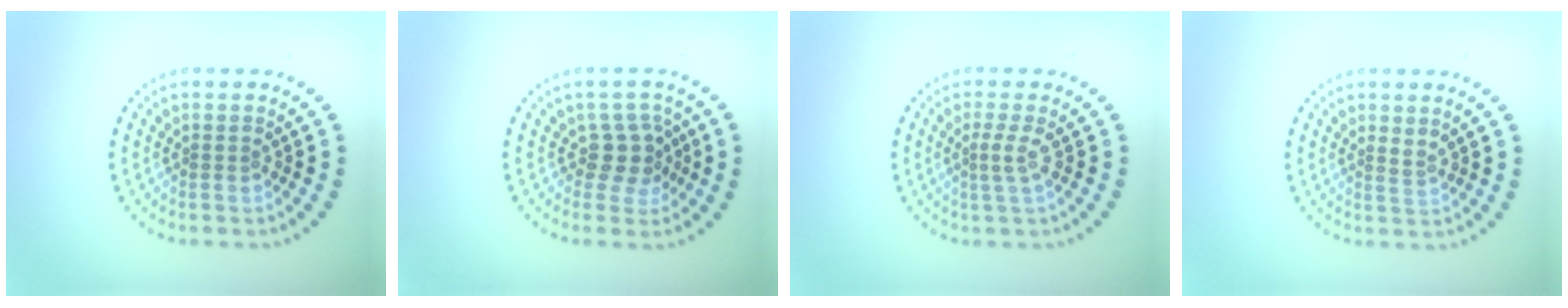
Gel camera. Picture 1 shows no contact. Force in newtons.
{"total": 2.5, "press": 2.0, "slide": 1.5}
{"total": 1.6, "press": 1.0, "slide": 1.2}
{"total": 0.6, "press": 0.3, "slide": 0.5}